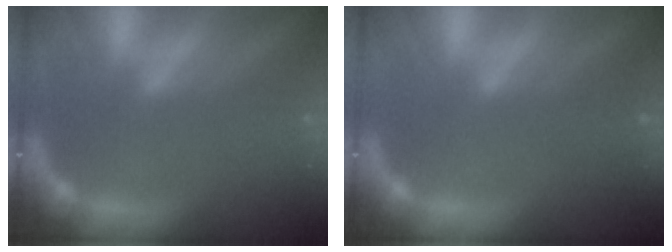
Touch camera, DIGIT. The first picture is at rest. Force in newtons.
{"total": 1.5}